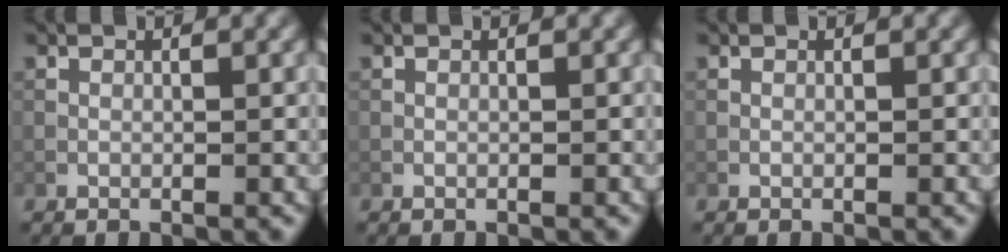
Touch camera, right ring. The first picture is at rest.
{"total": 0.0}
{"total": 0.0}